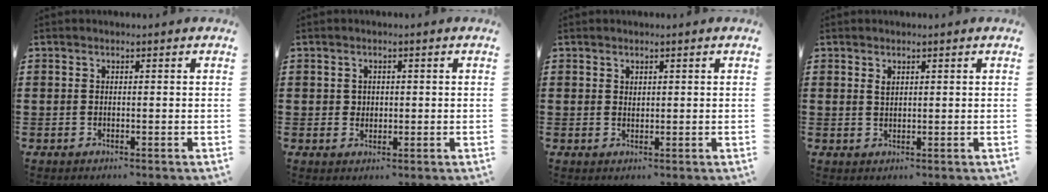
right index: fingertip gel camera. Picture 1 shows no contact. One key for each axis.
{"total": 1.3, "fx": 0.5, "fy": 1.2, "fz": 0.2, "tx": -0.010, "ty": 0.008, "tz": 0.008}
{"total": 1.1, "fx": 0.8, "fy": 0.7, "fz": 0.2, "tx": -0.005, "ty": 0.003, "tz": 0.016}
{"total": 1.0, "fx": 0.6, "fy": 0.6, "fz": 0.6, "tx": -0.014, "ty": 0.003, "tz": 0.011}